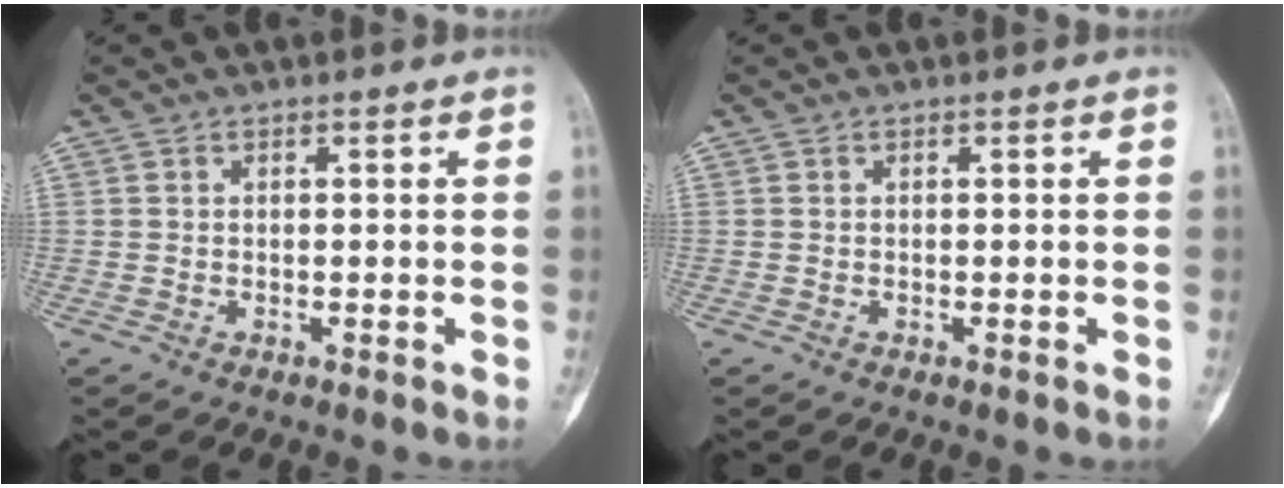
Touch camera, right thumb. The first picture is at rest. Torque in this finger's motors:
{"motor_torque": [0.00, 0.00, 0.18, 0.21, 0.01]}